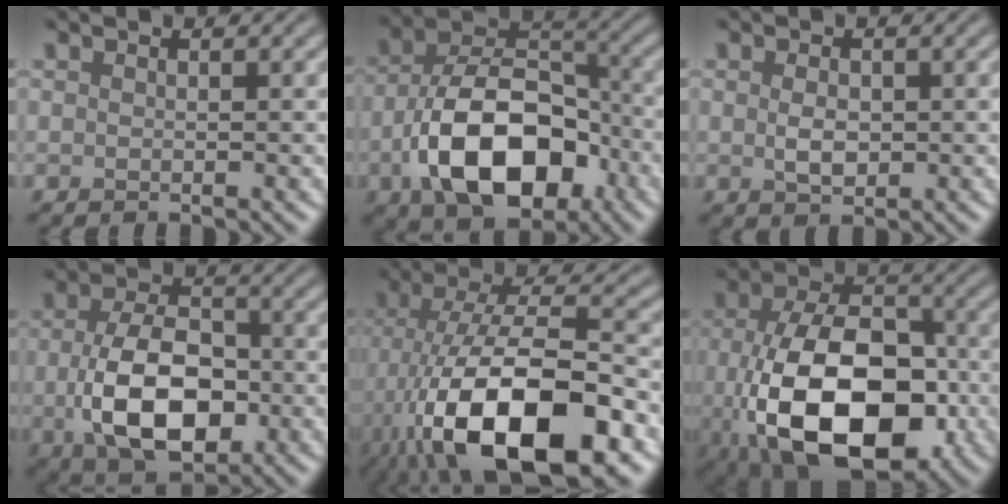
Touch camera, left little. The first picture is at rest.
{"total": 11.5, "force": [-4.4, 6.7, 8.3], "torque": [-0.153, -0.003, -0.080]}
{"total": 2.1, "force": [-0.1, 1.3, 1.6], "torque": [-0.031, 0.000, -0.001]}
{"total": 9.1, "force": [-1.6, 5.4, 7.2], "torque": [-0.142, -0.012, -0.024]}
{"total": 15.8, "force": [-6.7, 6.3, 12.8], "torque": [-0.216, -0.009, -0.120]}
{"total": 14.7, "force": [-3.8, 8.6, 11.3], "torque": [-0.201, -0.030, -0.062]}